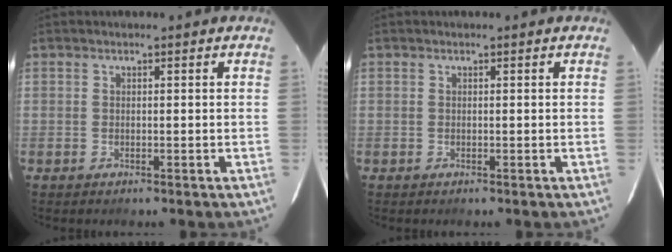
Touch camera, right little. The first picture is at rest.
{"total": 0.0}